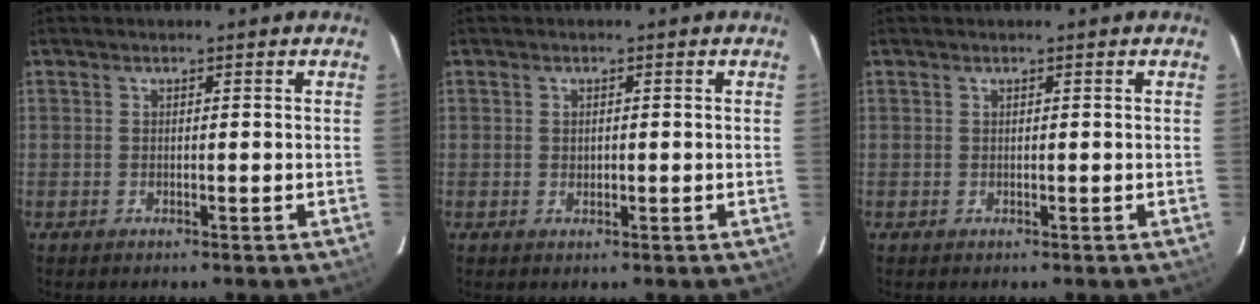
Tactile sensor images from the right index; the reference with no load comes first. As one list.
[{"total": 0.9, "force": [0.1, 0.8, 0.5], "torque": [-0.006, 0.001, 0.003]}, {"total": 0.0}]